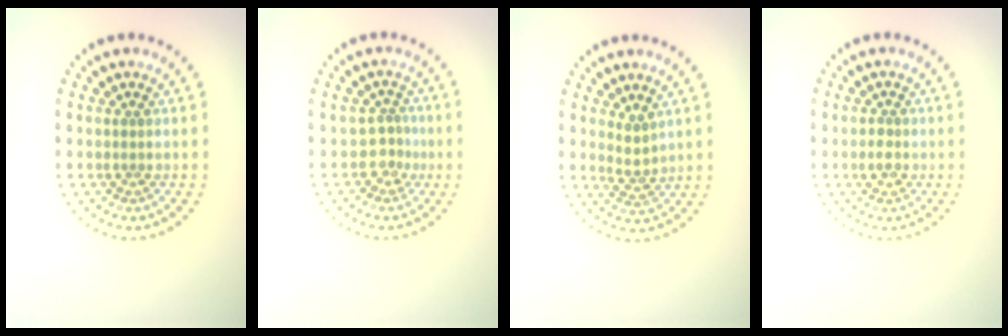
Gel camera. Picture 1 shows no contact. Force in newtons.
{"total": 1.7, "press": 1.2, "slide": 1.3}
{"total": 1.7, "press": 1.3, "slide": 1.1}
{"total": 1.2, "press": 1.1, "slide": 0.3}